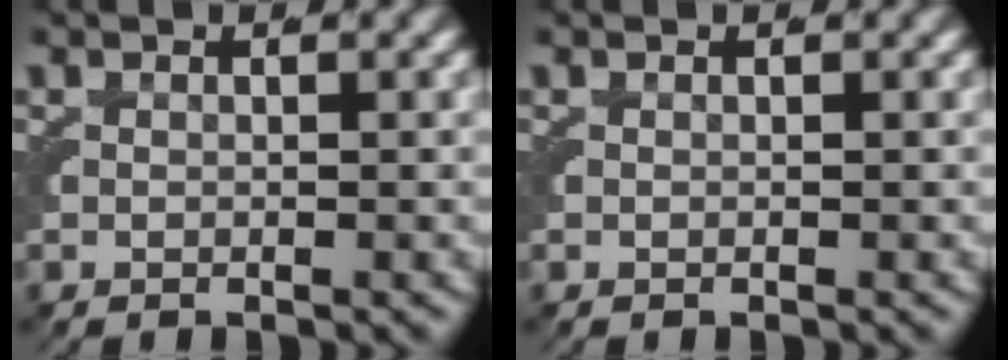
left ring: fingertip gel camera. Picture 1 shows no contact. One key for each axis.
{"total": 0.0}